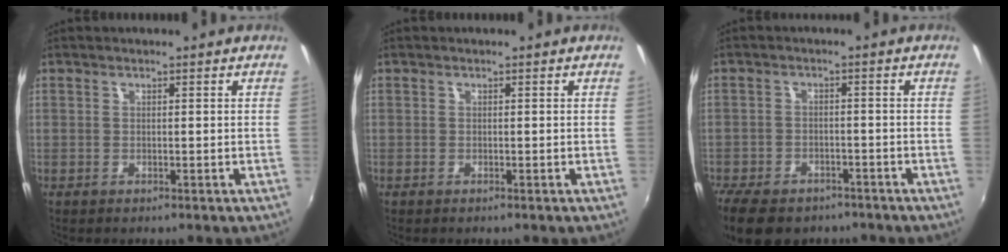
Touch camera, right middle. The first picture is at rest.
{"total": 0.0}
{"total": 12.3, "force": [-9.1, 6.1, 5.6], "torque": [-0.139, -0.022, -0.146]}